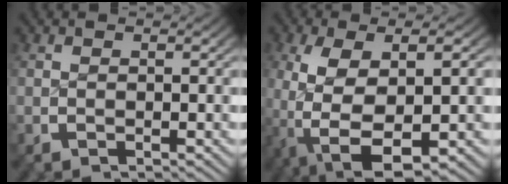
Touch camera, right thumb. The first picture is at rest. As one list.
[{"total": 11.0, "force": [-2.7, 6.1, 8.8], "torque": [-0.210, -0.052, -0.009]}]